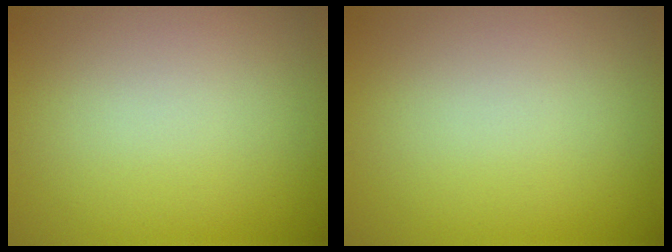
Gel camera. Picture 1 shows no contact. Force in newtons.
{"total": 0.0}